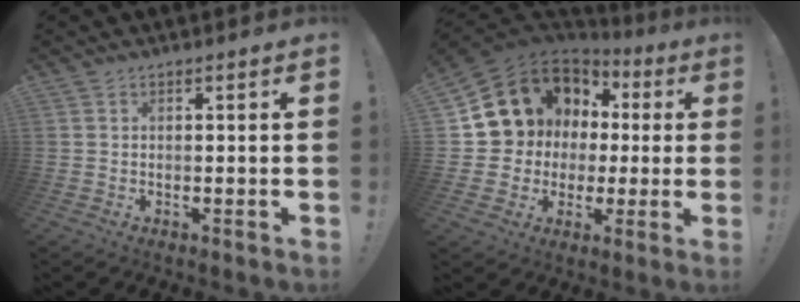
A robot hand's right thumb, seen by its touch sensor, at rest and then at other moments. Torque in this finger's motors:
{"motor_torque": [0.56, 0.62, 0.82, -0.73, 0.44]}